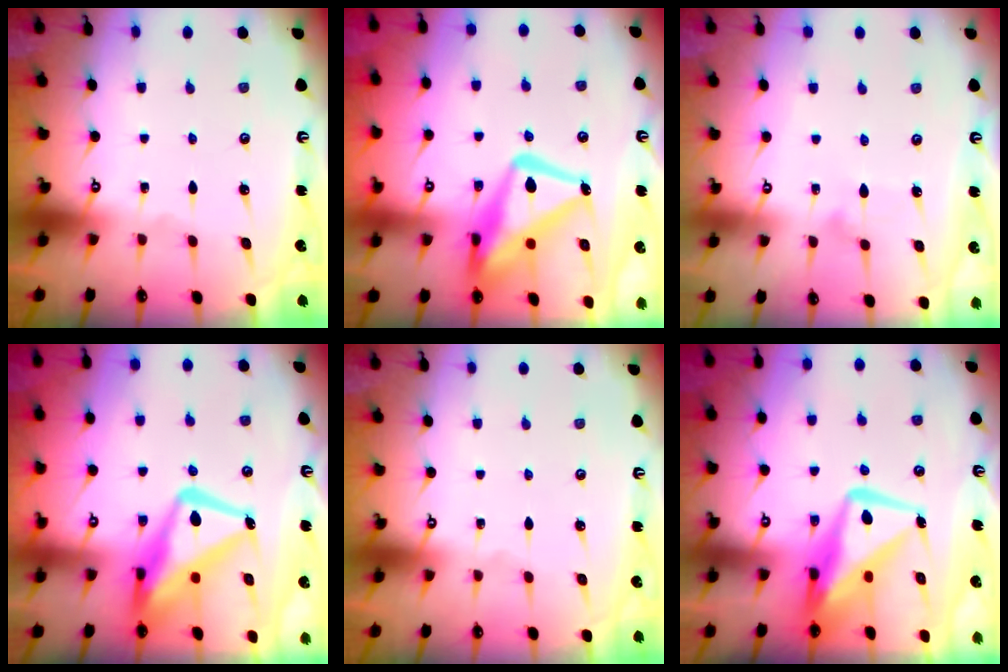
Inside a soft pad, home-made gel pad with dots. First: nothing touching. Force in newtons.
{"total": 16.7, "press": 16.7, "slide": 1.5}
{"total": 8.0, "press": 8.0, "slide": 0.4}
{"total": 17.2, "press": 17.2, "slide": 1.6}
{"total": 0.0}
{"total": 14.2, "press": 14.0, "slide": 2.0}